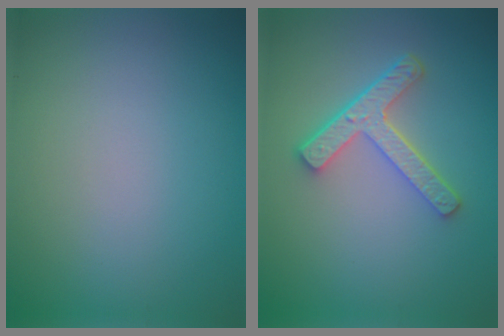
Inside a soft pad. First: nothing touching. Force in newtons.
{"total": 4.2, "press": 3.1, "slide": 2.8}